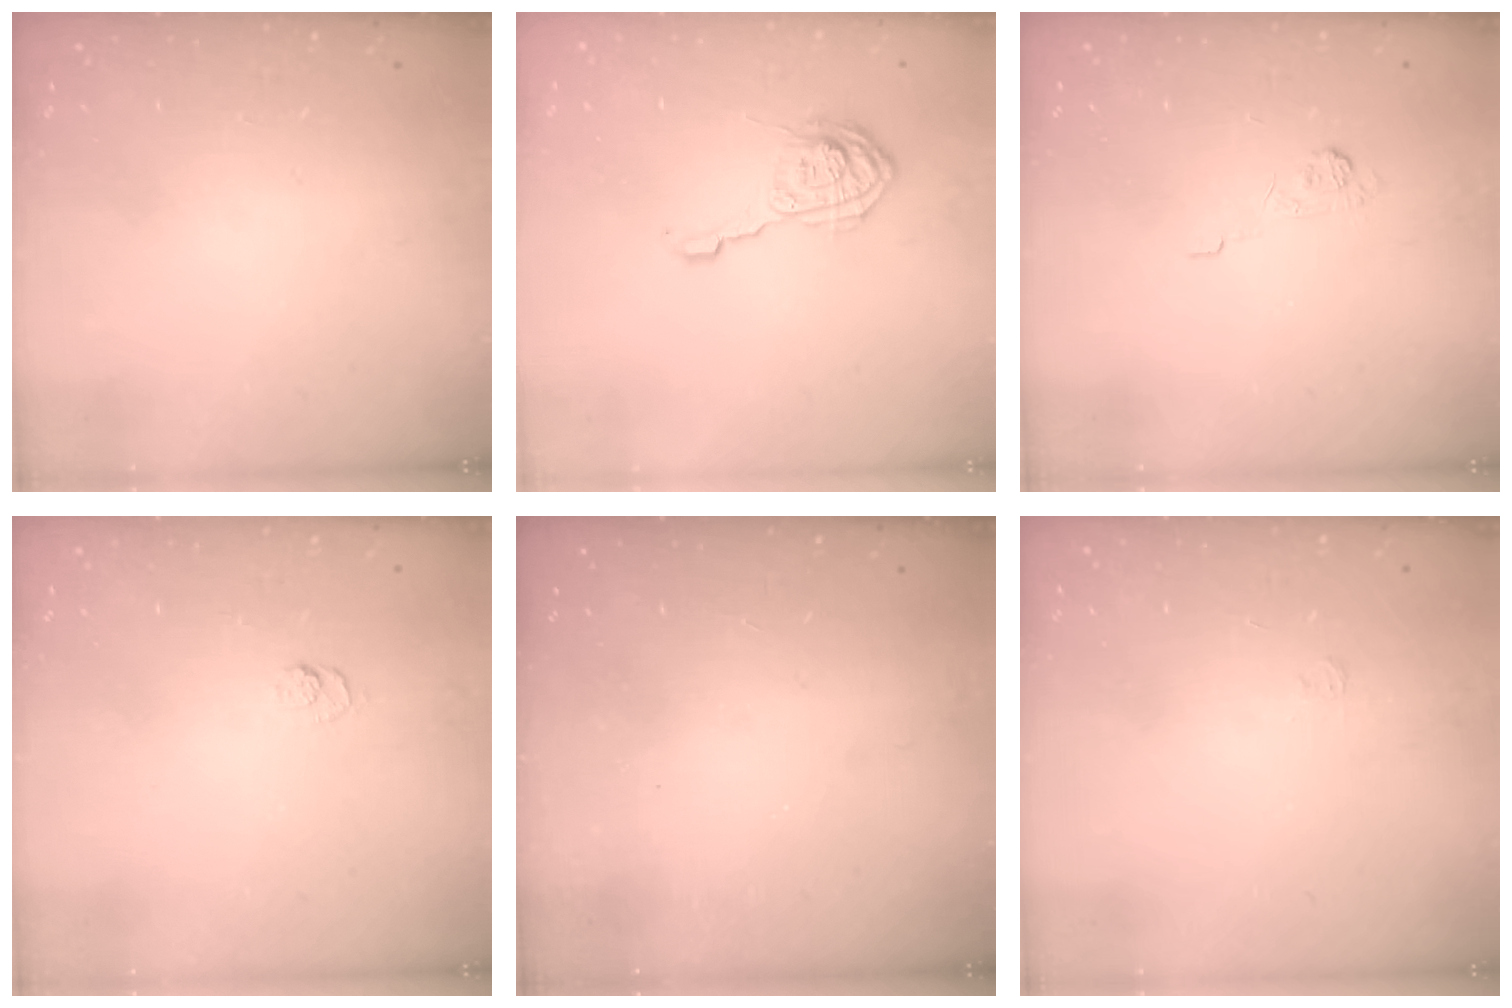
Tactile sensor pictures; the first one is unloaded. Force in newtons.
{"total": 9.2, "press": 9.1, "slide": 0.6}
{"total": 6.0, "press": 5.7, "slide": 1.6}
{"total": 2.4, "press": 2.0, "slide": 1.4}
{"total": 2.4, "press": 2.3, "slide": 0.8}
{"total": 2.8, "press": 2.8, "slide": 0.4}